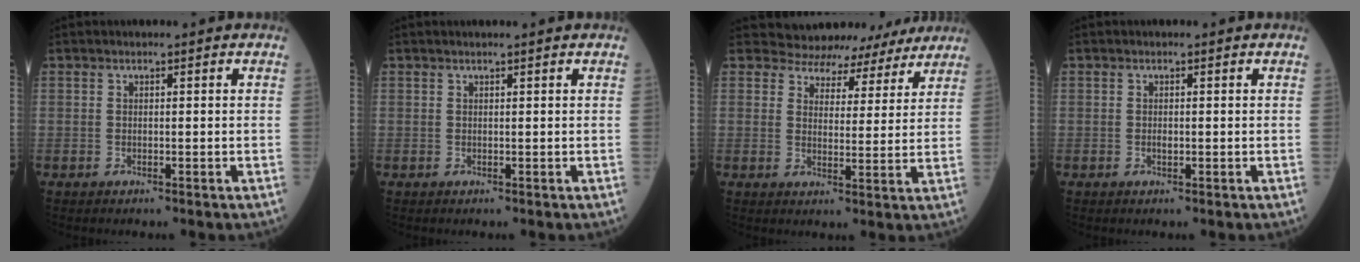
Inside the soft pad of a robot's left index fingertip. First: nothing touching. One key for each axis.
{"total": 1.1, "fx": 0.9, "fy": -0.2, "fz": 0.5, "tx": -0.012, "ty": 0.003, "tz": 0.018}
{"total": 10.4, "fx": 9.9, "fy": 3.3, "fz": 0.0, "tx": 0.022, "ty": 0.002, "tz": 0.110}
{"total": 0.7, "fx": -0.2, "fy": 0.3, "fz": 0.6, "tx": -0.013, "ty": -0.002, "tz": -0.002}